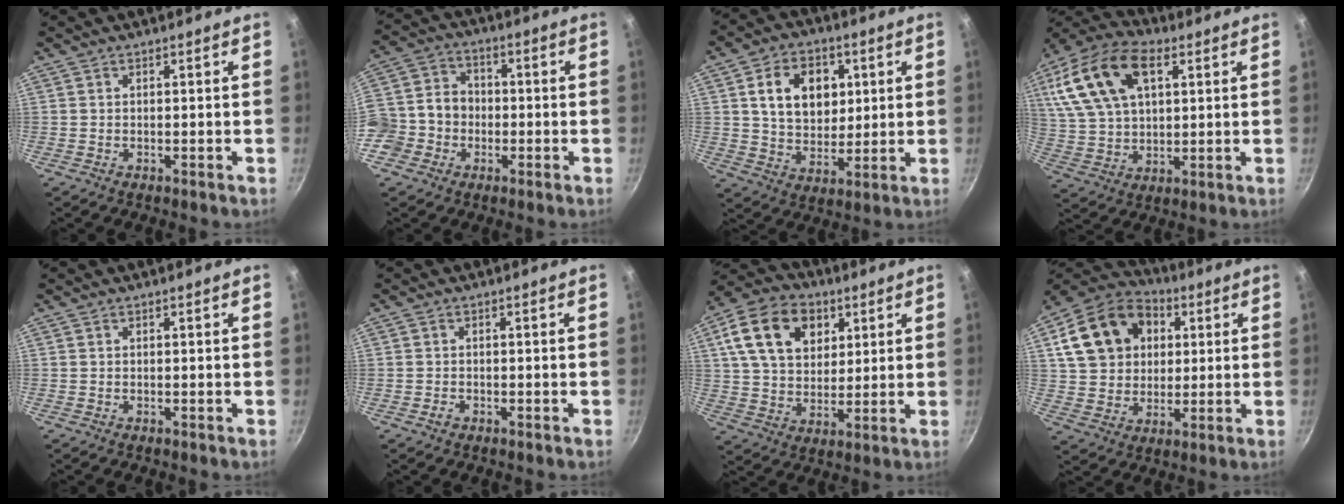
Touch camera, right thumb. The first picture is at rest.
{"total": 12.2, "force": [-3.5, 10.4, 5.2], "torque": [-0.076, 0.038, -0.076]}
{"total": 13.4, "force": [3.4, 10.0, 8.2], "torque": [-0.102, -0.005, 0.057]}
{"total": 19.3, "force": [6.8, 11.5, 14.0], "torque": [-0.261, 0.005, 0.121]}
{"total": 0.0}
{"total": 1.2, "force": [-0.8, 0.8, 0.4], "torque": [-0.004, 0.006, -0.012]}
{"total": 17.0, "force": [6.3, 12.1, 10.1], "torque": [-0.156, -0.004, 0.101]}
{"total": 19.2, "force": [5.3, 15.0, 10.8], "torque": [-0.177, 0.022, 0.089]}